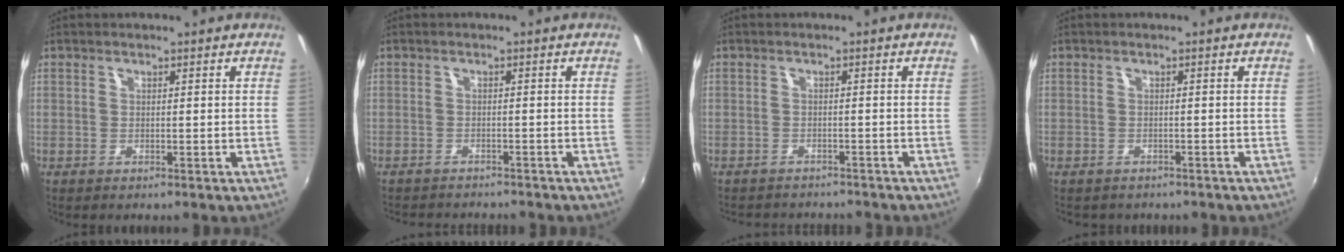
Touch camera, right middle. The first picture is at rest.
{"total": 6.1, "force": [-5.8, 1.2, 1.8], "torque": [-0.047, -0.012, -0.084]}
{"total": 6.5, "force": [-6.0, 1.7, 1.8], "torque": [-0.048, -0.012, -0.084]}
{"total": 2.9, "force": [-2.4, 1.4, 0.8], "torque": [-0.020, -0.011, -0.031]}